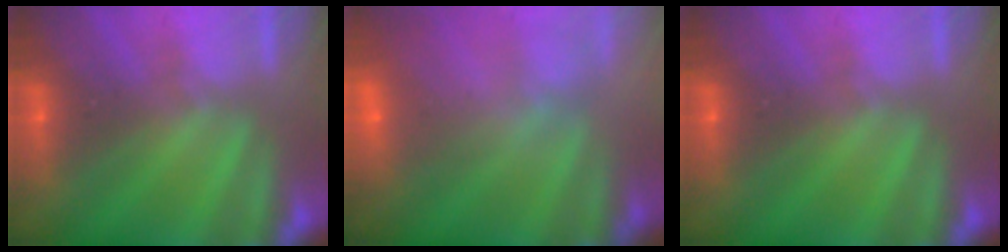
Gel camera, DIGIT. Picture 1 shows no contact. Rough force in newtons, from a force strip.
{"total": 6.3}
{"total": 0.0}